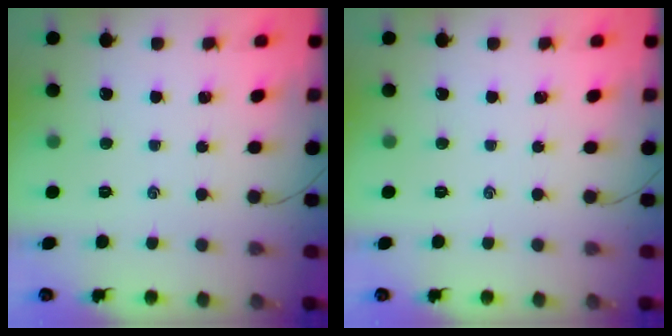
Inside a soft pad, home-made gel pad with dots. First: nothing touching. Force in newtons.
{"total": 0.0}